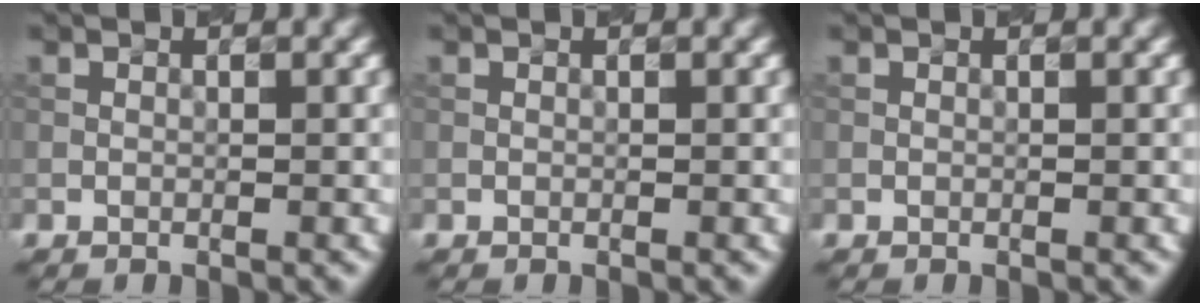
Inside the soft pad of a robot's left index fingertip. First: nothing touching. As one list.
[{"total": 0.0}, {"total": 0.0}]